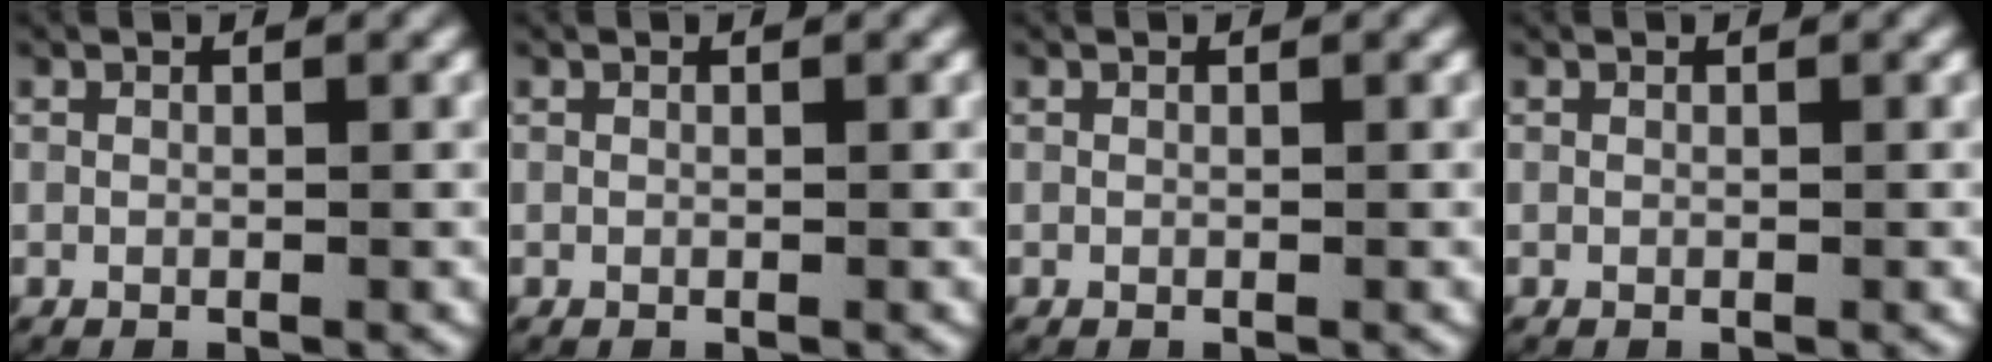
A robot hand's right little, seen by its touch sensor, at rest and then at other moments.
{"total": 0.0}
{"total": 0.0}
{"total": 0.0}